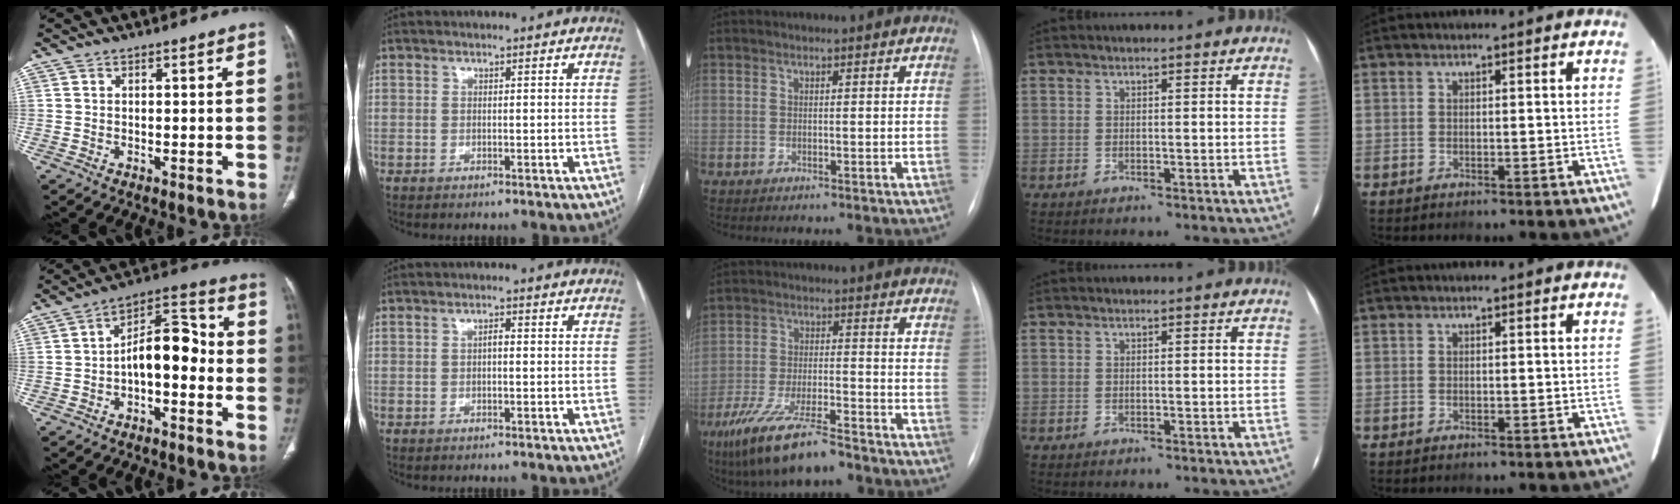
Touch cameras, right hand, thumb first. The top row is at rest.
{"thumb": {"total": 10.8, "force": [-2.0, 5.6, 9.0], "torque": [-0.119, 0.050, -0.043]}, "index": {"total": 1.1, "force": [-0.1, 0.4, 1.0], "torque": [-0.017, 0.004, -0.002]}, "middle": {"total": 12.0, "force": [-8.7, 2.4, 8.0], "torque": [-0.158, -0.025, -0.152]}}